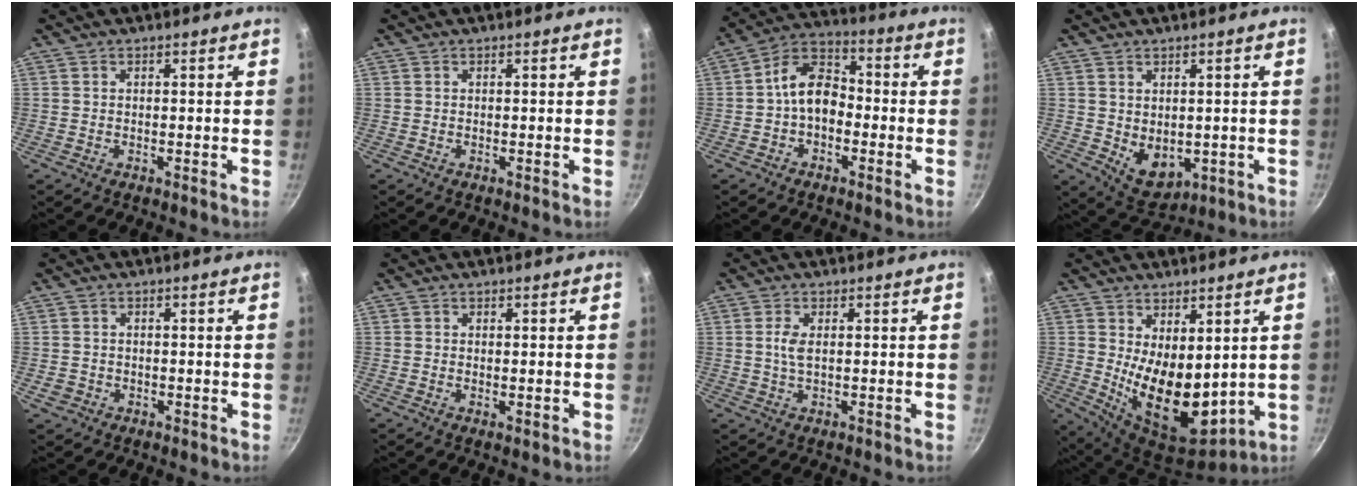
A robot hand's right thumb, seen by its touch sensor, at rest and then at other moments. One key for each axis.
{"total": 0.0}
{"total": 9.5, "fx": -1.6, "fy": 6.7, "fz": 6.5, "tx": -0.078, "ty": 0.040, "tz": -0.043}
{"total": 6.8, "fx": 0.1, "fy": 5.0, "fz": 4.6, "tx": -0.052, "ty": -0.016, "tz": 0.025}
{"total": 2.2, "fx": -0.6, "fy": 2.0, "fz": 0.7, "tx": -0.011, "ty": 0.004, "tz": -0.005}
{"total": 0.7, "fx": 0.2, "fy": 0.4, "fz": 0.5, "tx": -0.008, "ty": -0.004, "tz": 0.001}
{"total": 2.8, "fx": 0.4, "fy": 1.2, "fz": 2.5, "tx": -0.054, "ty": 0.000, "tz": 0.008}
{"total": 14.2, "fx": 1.8, "fy": 7.9, "fz": 11.6, "tx": -0.152, "ty": -0.048, "tz": 0.055}